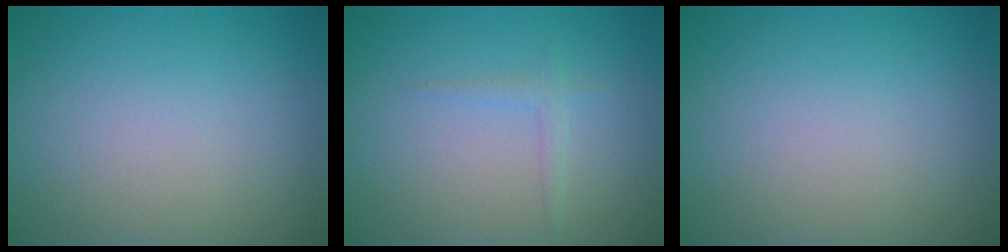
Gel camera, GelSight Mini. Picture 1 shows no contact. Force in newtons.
{"total": 1.0, "press": 1.0, "slide": 0.1}
{"total": 0.0}